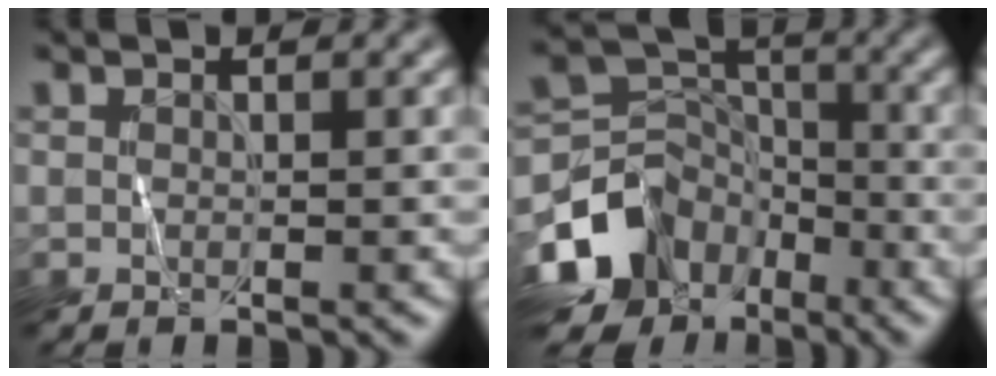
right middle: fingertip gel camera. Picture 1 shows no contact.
{"total": 10.6, "force": [-6.3, 7.5, 4.1], "torque": [-0.078, 0.007, -0.119]}